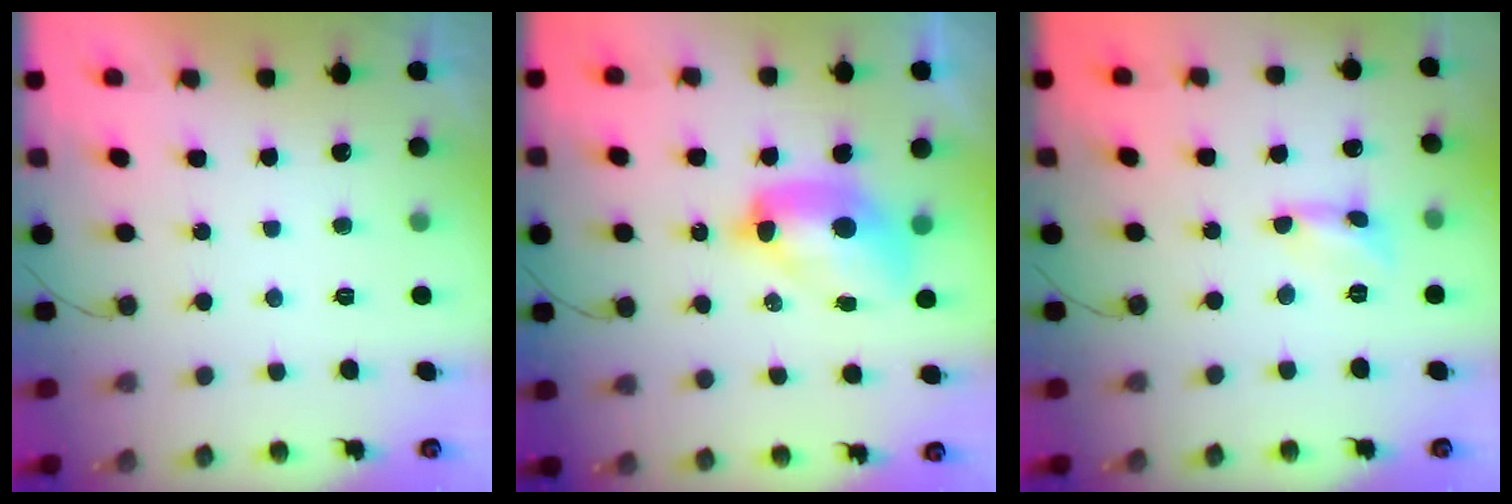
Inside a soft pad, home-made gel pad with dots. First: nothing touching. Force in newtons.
{"total": 10.7, "press": 10.6, "slide": 1.1}
{"total": 1.6, "press": 1.6, "slide": 0.1}